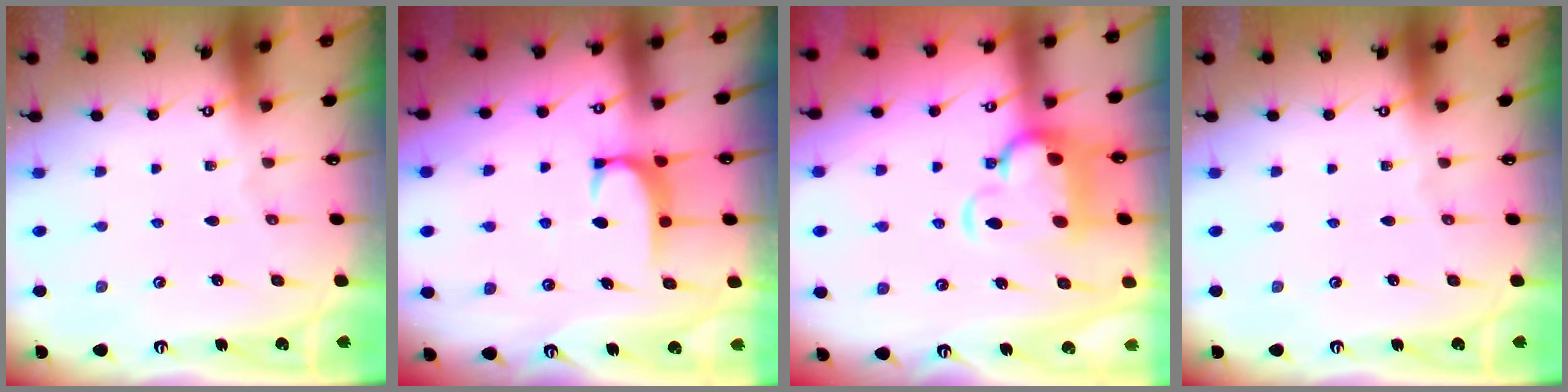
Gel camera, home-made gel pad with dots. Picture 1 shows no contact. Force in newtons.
{"total": 1.9, "press": 1.8, "slide": 0.5}
{"total": 6.0, "press": 5.7, "slide": 1.6}
{"total": 0.0}